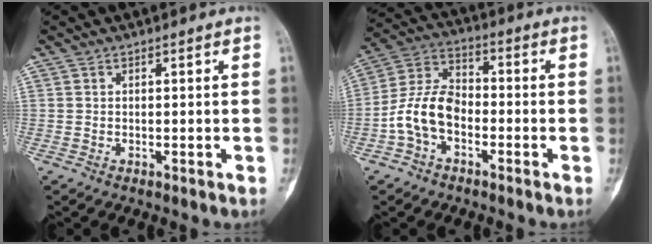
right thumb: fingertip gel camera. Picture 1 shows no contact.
{"total": 10.4, "force": [-3.3, 6.8, 7.2], "torque": [-0.136, 0.039, -0.073]}